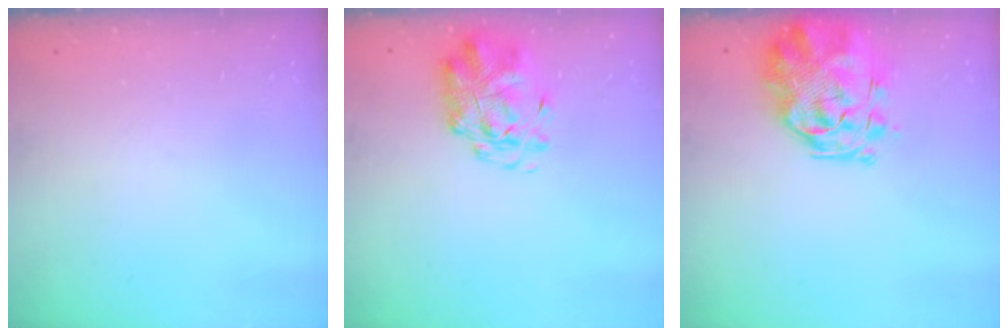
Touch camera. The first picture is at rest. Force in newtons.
{"total": 3.0, "press": 2.9, "slide": 0.8}
{"total": 3.6, "press": 3.2, "slide": 1.5}